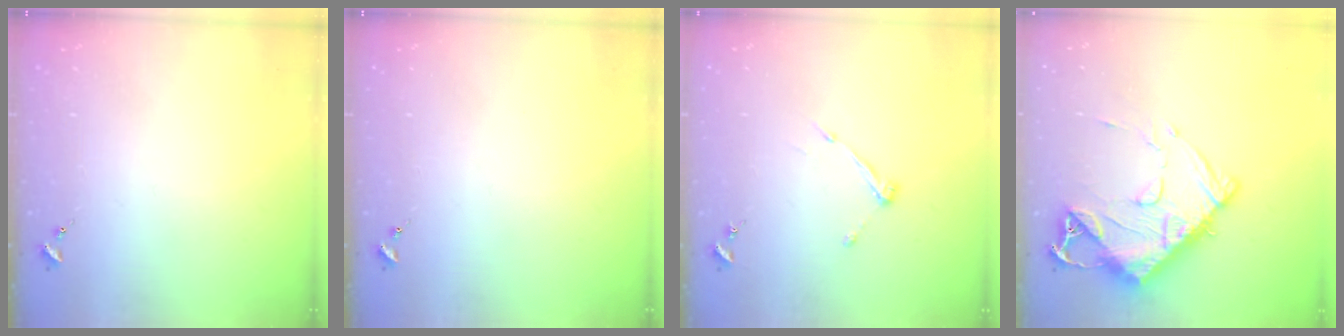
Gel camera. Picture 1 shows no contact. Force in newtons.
{"total": 0.0}
{"total": 6.2, "press": 6.2, "slide": 0.5}
{"total": 14.4, "press": 14.3, "slide": 1.4}